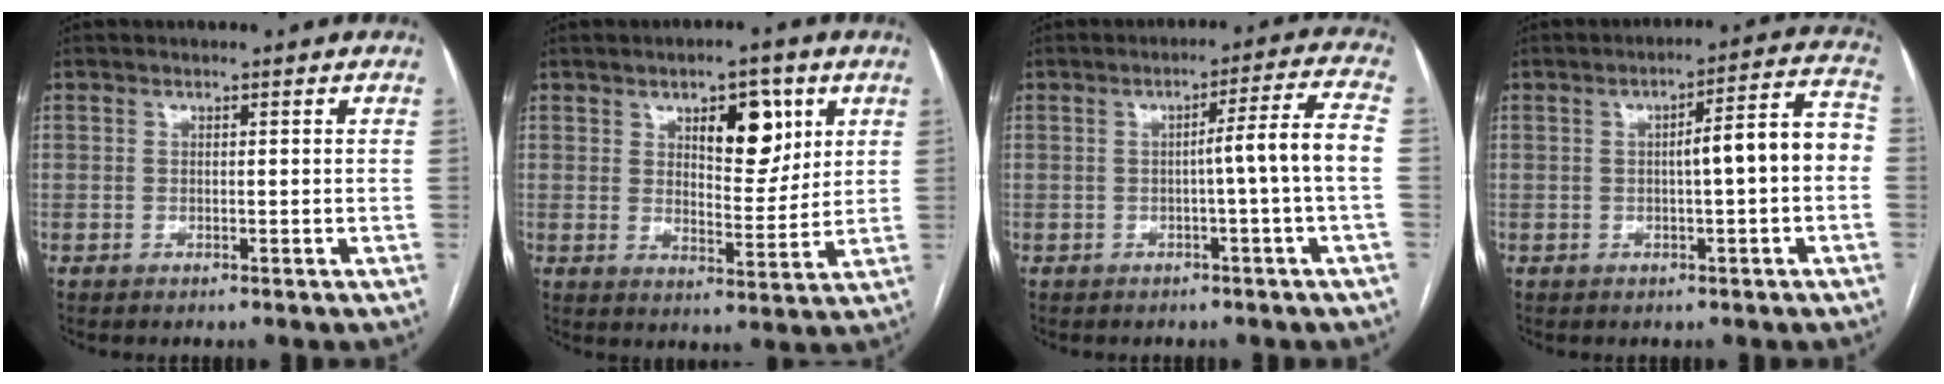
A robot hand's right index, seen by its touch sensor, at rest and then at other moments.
{"total": 8.5, "force": [3.8, 3.5, 6.8], "torque": [-0.096, 0.002, 0.061]}
{"total": 6.5, "force": [-1.0, -1.3, 6.3], "torque": [-0.088, 0.015, -0.013]}
{"total": 8.3, "force": [-0.6, 0.9, 8.2], "torque": [-0.110, 0.035, -0.011]}